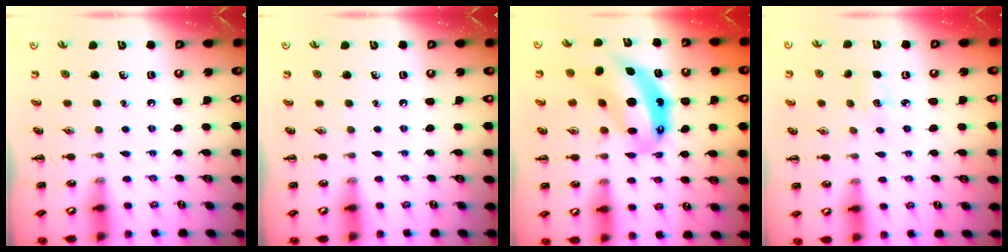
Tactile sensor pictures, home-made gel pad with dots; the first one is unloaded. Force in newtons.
{"total": 0.0}
{"total": 10.2, "press": 9.8, "slide": 2.7}
{"total": 4.5, "press": 4.3, "slide": 1.3}